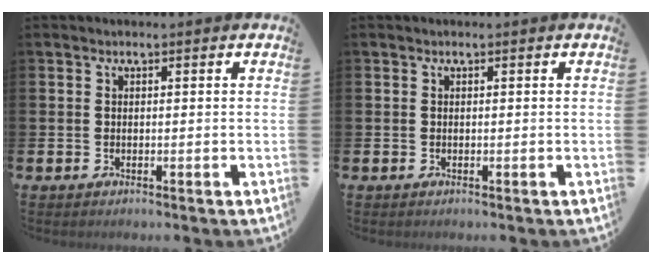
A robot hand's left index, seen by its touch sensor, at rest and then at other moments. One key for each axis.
{"total": 0.0}